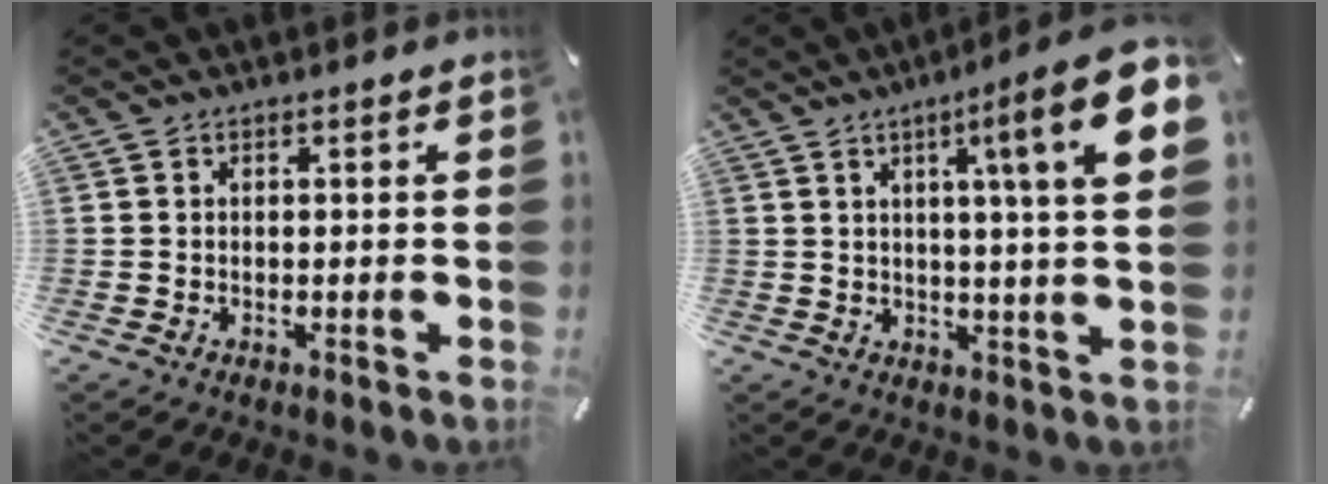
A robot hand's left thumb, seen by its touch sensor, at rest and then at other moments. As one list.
[{"total": 16.1, "force": [5.9, 1.3, 14.9], "torque": [-0.228, -0.025, 0.079]}]